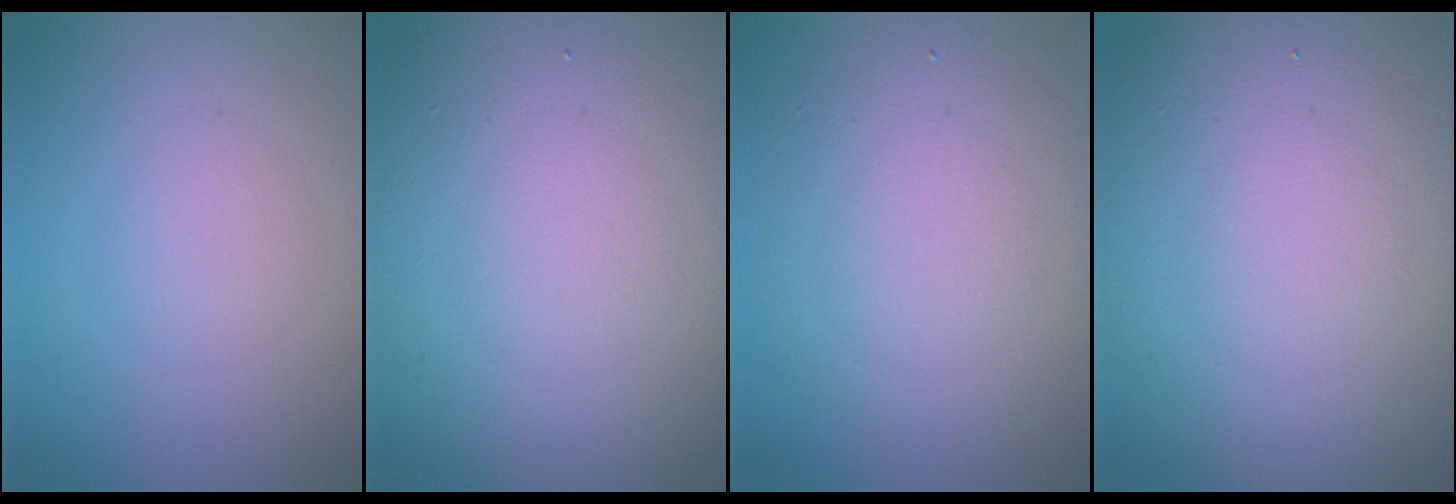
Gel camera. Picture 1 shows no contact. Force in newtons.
{"total": 14.3, "press": 14.3, "slide": 0.9}
{"total": 6.2, "press": 6.2, "slide": 0.3}
{"total": 14.1, "press": 14.1, "slide": 0.9}